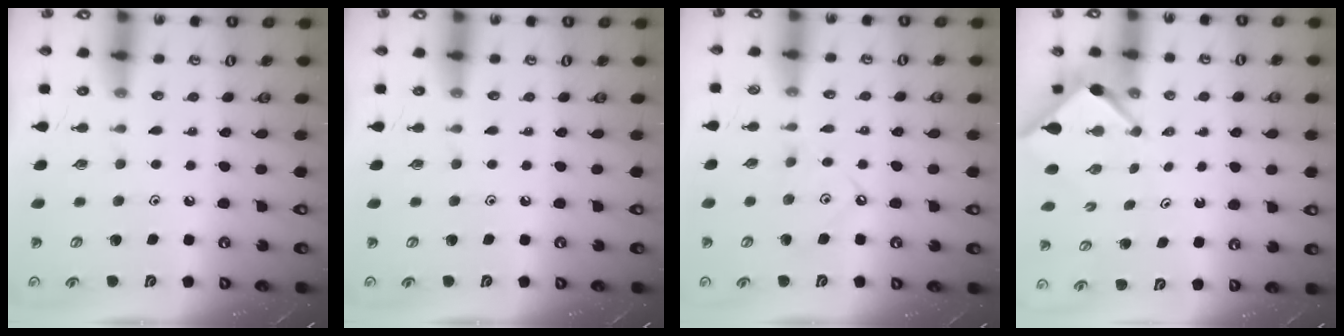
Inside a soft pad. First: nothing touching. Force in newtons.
{"total": 0.0}
{"total": 5.7, "press": 5.7, "slide": 0.4}
{"total": 2.6, "press": 2.6, "slide": 0.3}